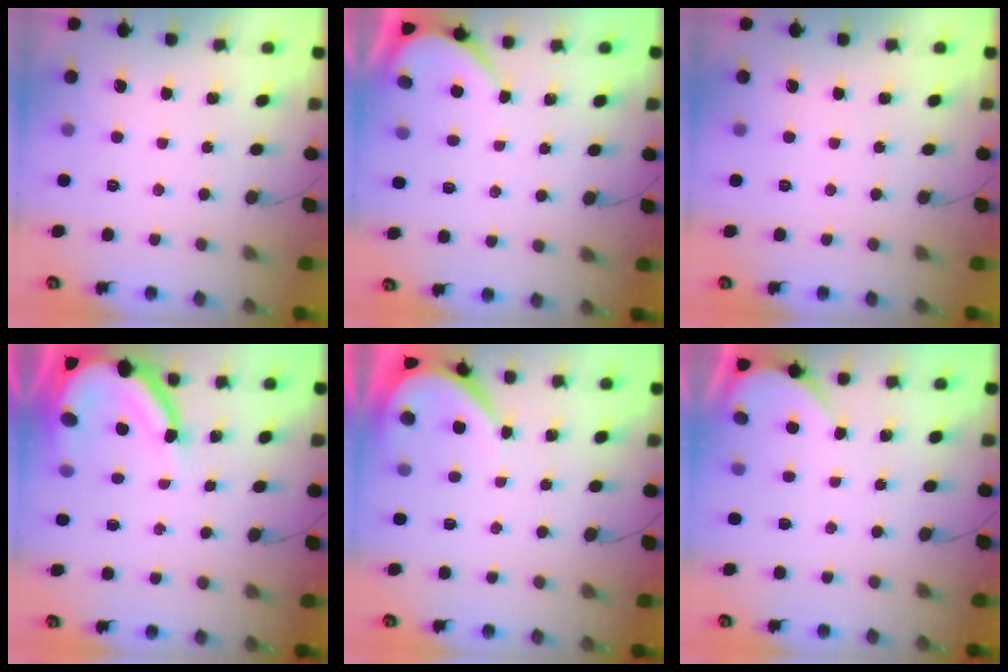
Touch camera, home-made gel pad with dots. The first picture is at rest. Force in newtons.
{"total": 1.6, "press": 1.5, "slide": 0.2}
{"total": 0.0}
{"total": 10.1, "press": 10.0, "slide": 1.0}
{"total": 4.0, "press": 3.9, "slide": 0.6}
{"total": 1.3, "press": 1.3, "slide": 0.1}